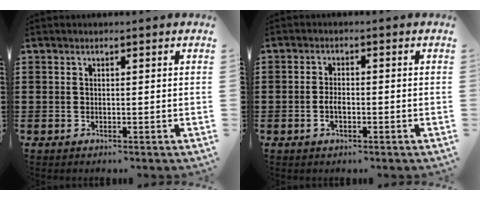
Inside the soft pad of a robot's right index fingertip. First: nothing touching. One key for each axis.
{"total": 2.5, "fx": -0.8, "fy": 1.1, "fz": 2.1, "tx": -0.049, "ty": 0.000, "tz": -0.018}